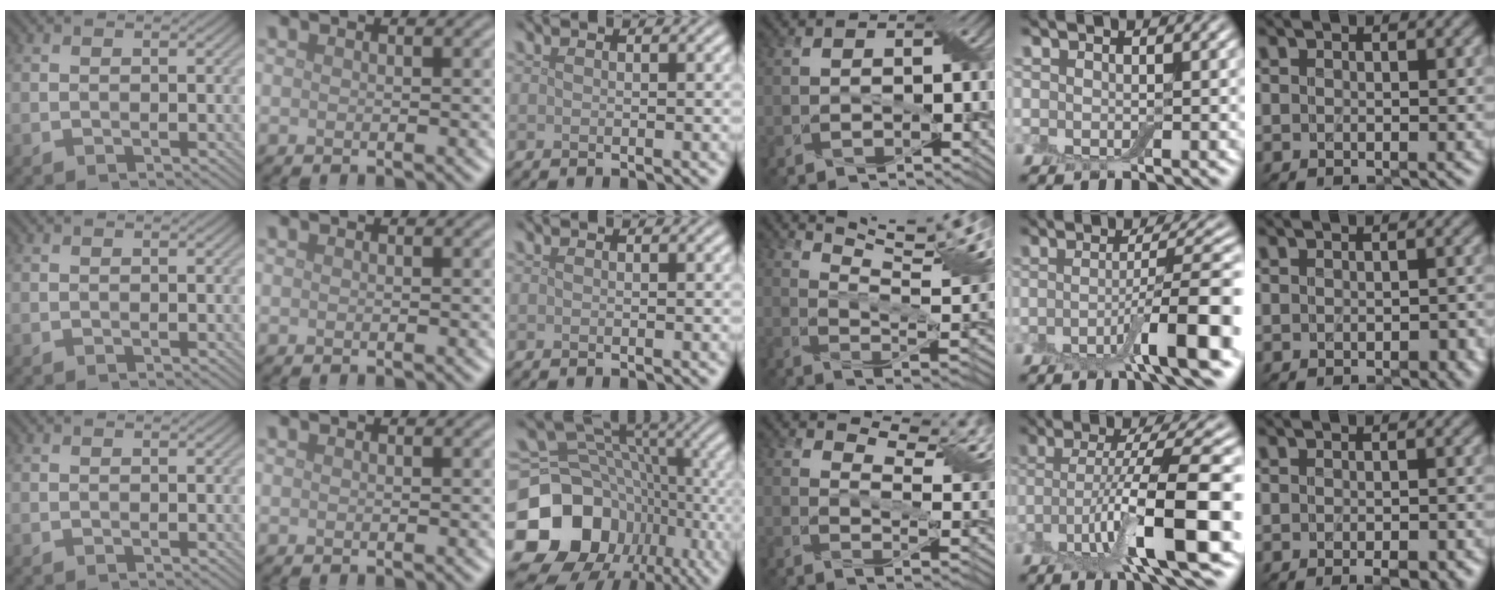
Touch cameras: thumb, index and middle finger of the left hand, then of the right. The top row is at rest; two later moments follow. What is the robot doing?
{"motion": "wrap", "object": "cling film"}